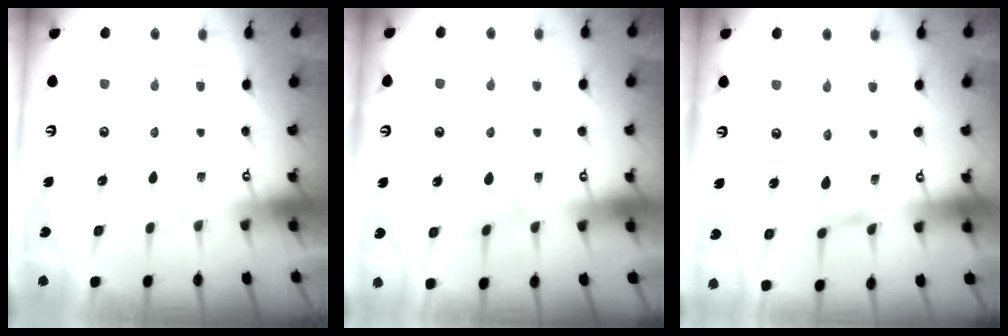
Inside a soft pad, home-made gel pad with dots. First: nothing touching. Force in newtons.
{"total": 1.9, "press": 1.9, "slide": 0.2}
{"total": 0.0}